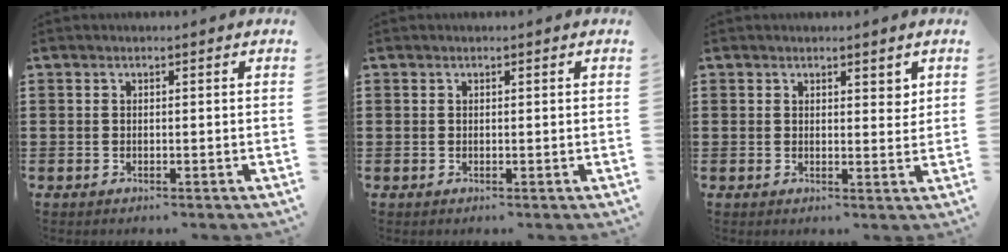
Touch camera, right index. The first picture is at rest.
{"total": 0.0}
{"total": 2.0, "force": [1.5, 1.0, 0.8], "torque": [-0.002, -0.002, 0.024]}